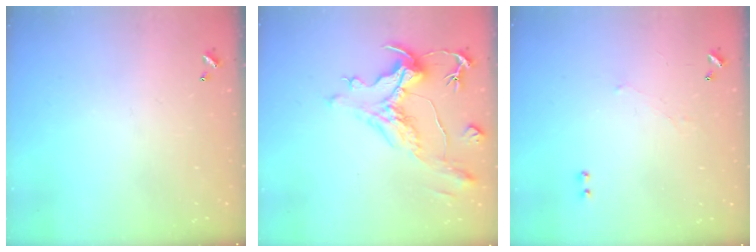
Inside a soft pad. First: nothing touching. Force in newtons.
{"total": 2.0, "press": 0.9, "slide": 1.8}
{"total": 0.7, "press": 0.2, "slide": 0.7}